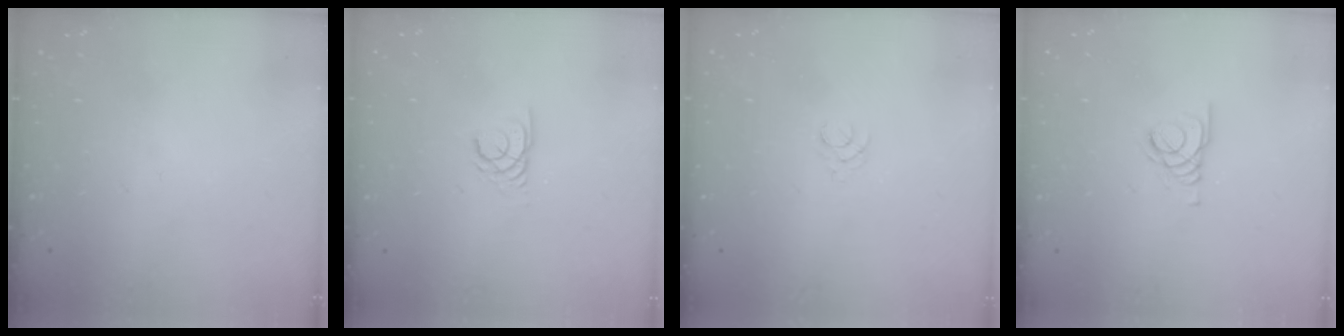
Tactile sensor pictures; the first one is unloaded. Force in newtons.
{"total": 2.2, "press": 2.2, "slide": 0.1}
{"total": 1.5, "press": 1.5, "slide": 0.2}
{"total": 1.6, "press": 1.6, "slide": 0.2}